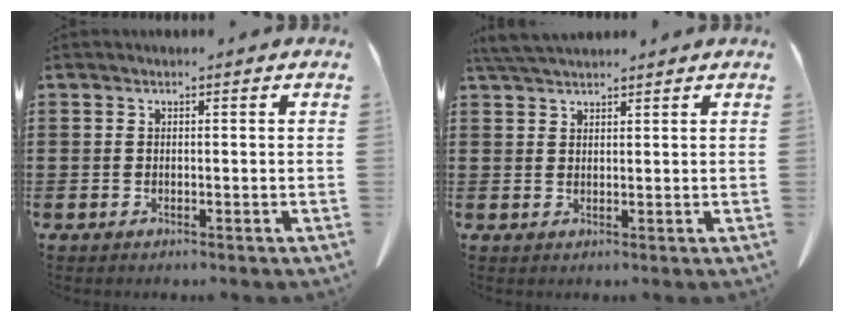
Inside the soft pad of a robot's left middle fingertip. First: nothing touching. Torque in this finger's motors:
{"motor_torque": [0.53, -0.36, 0.02, 0.05]}